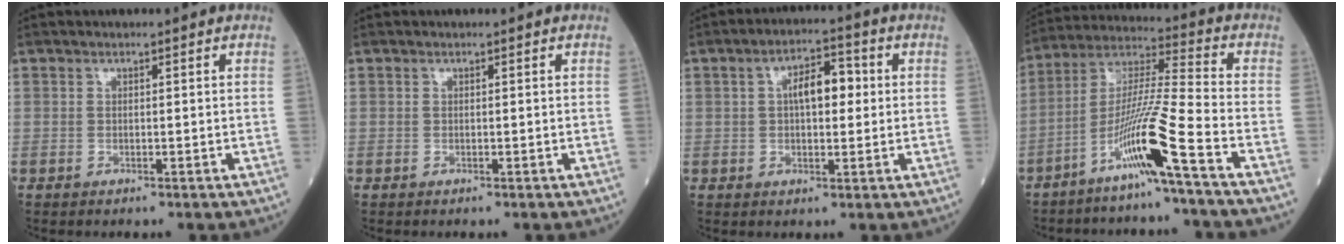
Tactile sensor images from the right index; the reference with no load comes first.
{"total": 0.0}
{"total": 6.2, "force": [1.0, 2.6, 5.5], "torque": [-0.089, 0.019, 0.013]}
{"total": 12.0, "force": [-6.3, -2.0, 10.0], "torque": [-0.197, -0.008, -0.127]}